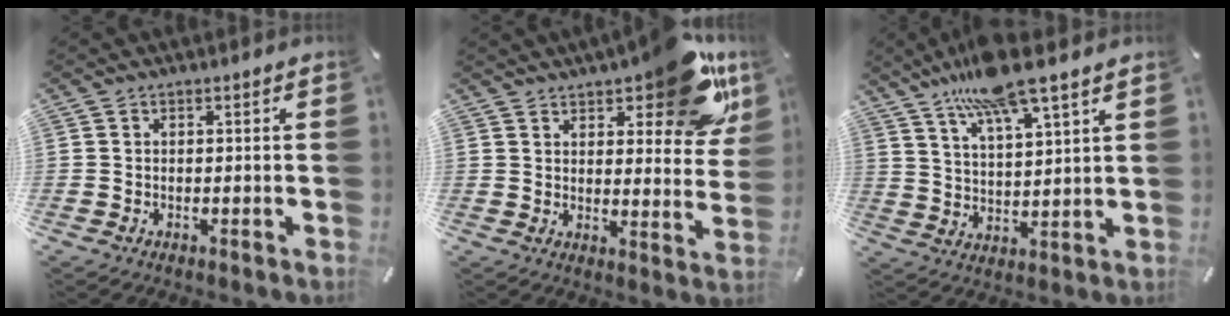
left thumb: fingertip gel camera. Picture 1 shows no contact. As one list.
[{"total": 17.3, "force": [11.5, 7.0, 10.9], "torque": [-0.133, -0.074, 0.189]}, {"total": 12.1, "force": [9.8, 2.0, 6.9], "torque": [-0.136, -0.042, 0.172]}]